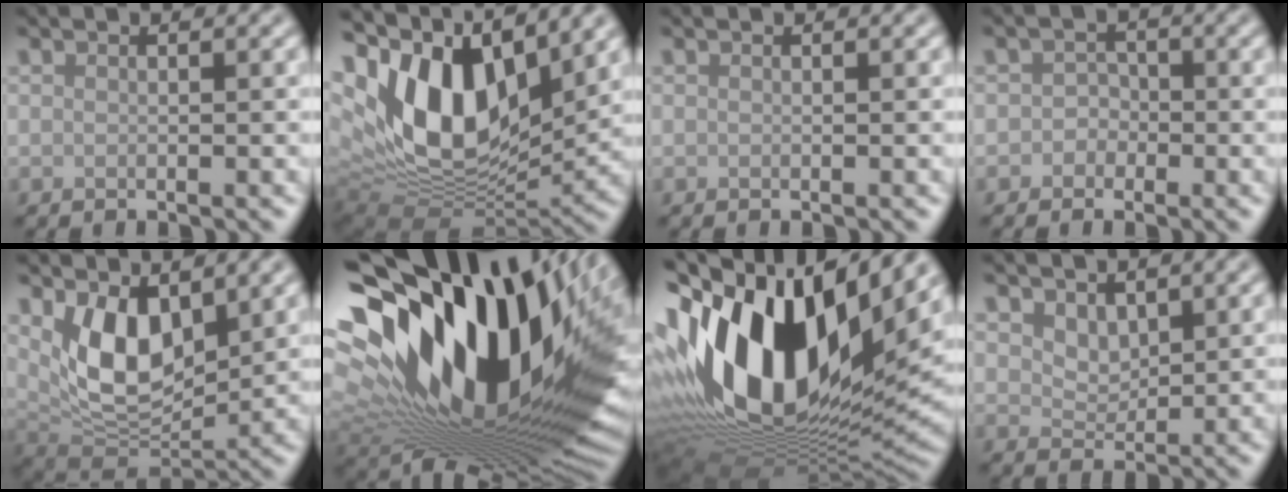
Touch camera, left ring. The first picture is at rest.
{"total": 15.0, "force": [4.6, 8.9, 11.2], "torque": [-0.214, 0.008, 0.088]}
{"total": 0.0}
{"total": 1.5, "force": [-0.5, 1.4, 0.3], "torque": [0.013, 0.002, -0.015]}
{"total": 7.1, "force": [2.3, 3.9, 5.4], "torque": [-0.100, -0.020, 0.048]}
{"total": 20.6, "force": [7.5, 10.8, 15.9], "torque": [-0.285, 0.013, 0.137]}
{"total": 17.8, "force": [3.9, 9.9, 14.2], "torque": [-0.280, 0.002, 0.069]}
{"total": 2.1, "force": [1.4, 1.2, 1.0], "torque": [-0.020, -0.008, 0.028]}